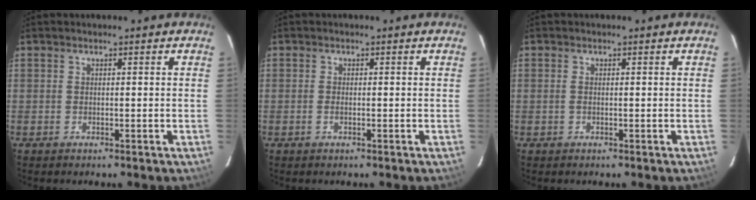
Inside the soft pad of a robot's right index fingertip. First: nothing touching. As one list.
[{"total": 0.9, "force": [-0.4, 0.4, 0.8], "torque": [-0.018, 0.000, -0.008]}, {"total": 0.6, "force": [0.0, 0.3, 0.5], "torque": [-0.013, 0.001, -0.002]}]